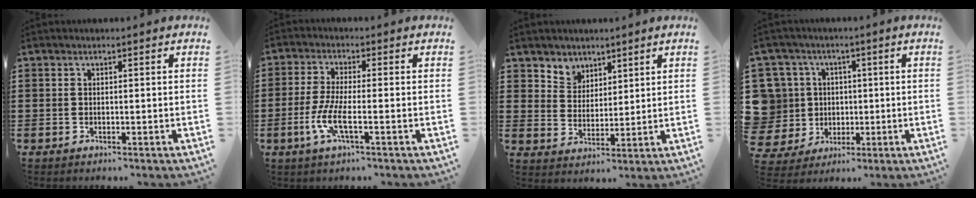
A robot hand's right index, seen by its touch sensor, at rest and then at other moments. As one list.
[{"total": 5.8, "force": [-2.1, 1.0, 5.4], "torque": [-0.125, -0.016, -0.046]}, {"total": 4.5, "force": [3.3, 3.0, -0.5], "torque": [-0.014, 0.000, 0.060]}, {"total": 9.3, "force": [1.4, 8.9, 2.2], "torque": [-0.105, 0.007, 0.031]}]